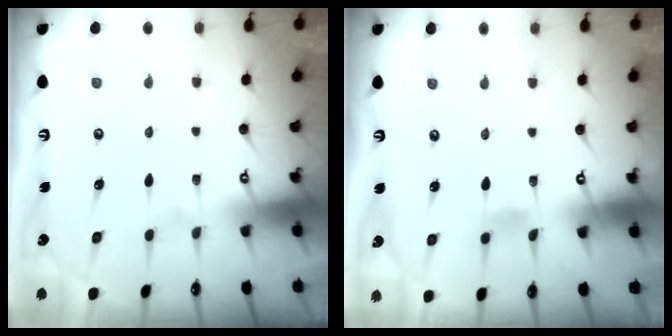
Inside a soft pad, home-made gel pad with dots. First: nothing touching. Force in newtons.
{"total": 3.7, "press": 3.6, "slide": 0.3}